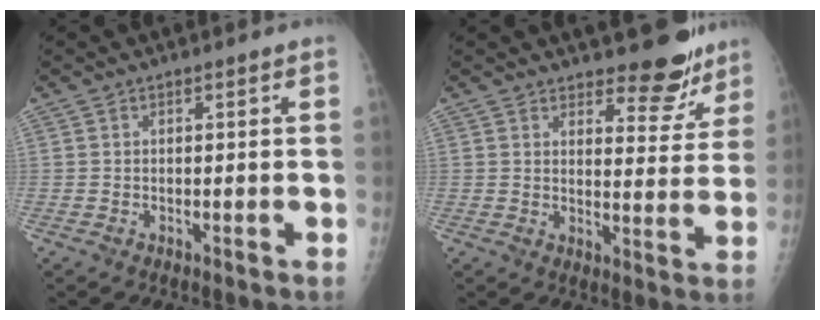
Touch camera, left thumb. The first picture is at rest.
{"total": 9.3, "force": [7.7, 3.6, 3.6], "torque": [-0.012, -0.062, 0.099]}